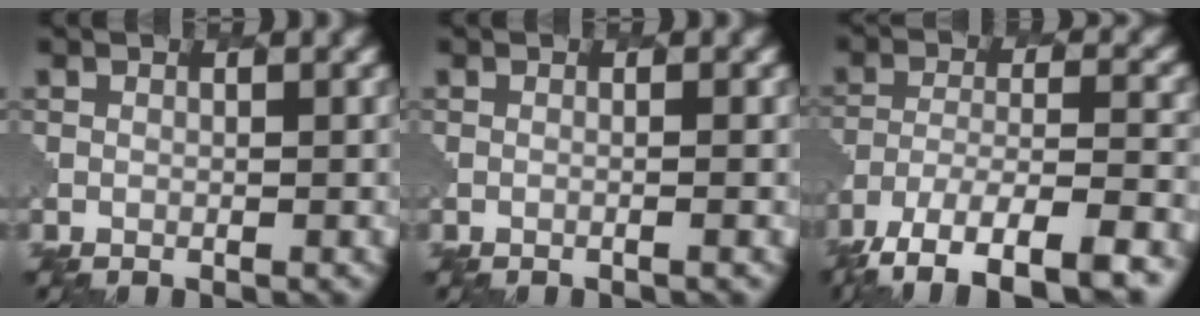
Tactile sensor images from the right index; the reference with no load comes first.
{"total": 0.9, "force": [0.0, 0.3, 0.8], "torque": [-0.005, -0.003, -0.014]}
{"total": 10.7, "force": [-7.8, 3.3, 6.5], "torque": [-0.120, -0.018, -0.131]}